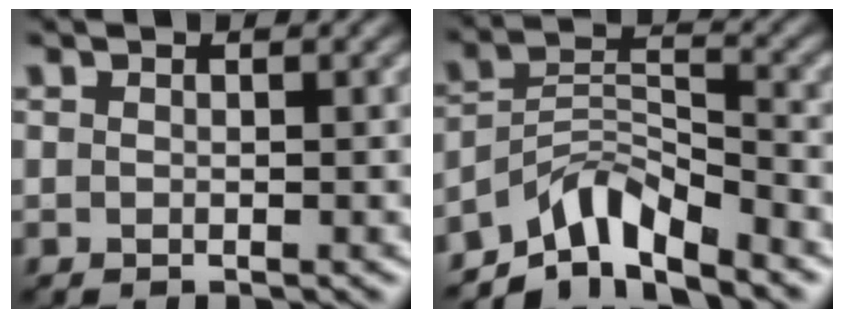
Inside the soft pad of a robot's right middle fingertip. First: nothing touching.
{"total": 6.0, "force": [-5.0, 1.7, 2.7], "torque": [-0.035, 0.010, -0.095]}